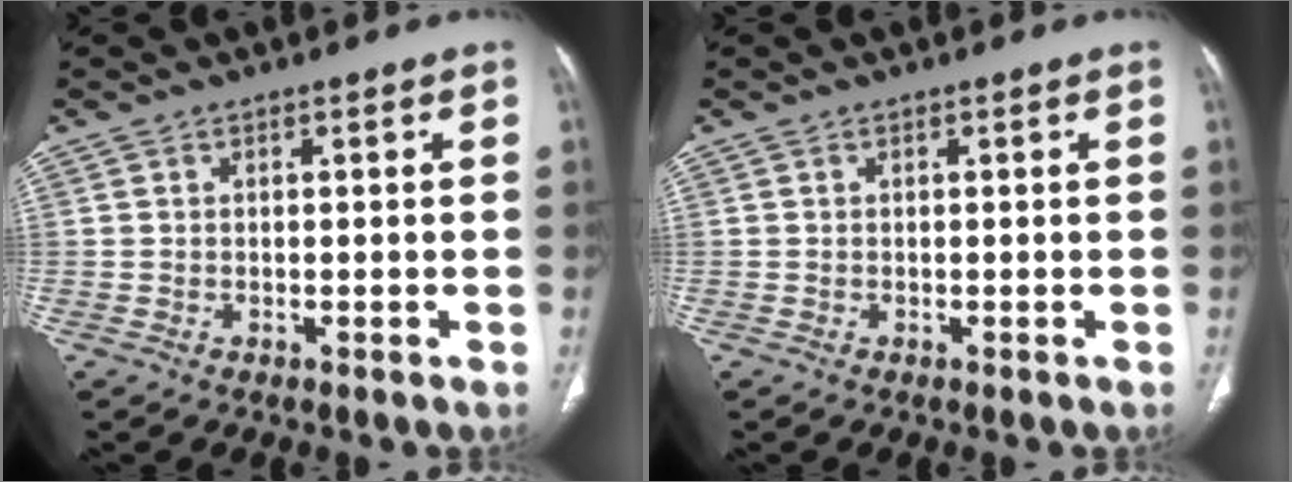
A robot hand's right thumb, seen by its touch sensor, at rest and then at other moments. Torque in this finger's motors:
{"motor_torque": [0.00, 0.00, 0.00, 0.00, 0.00]}